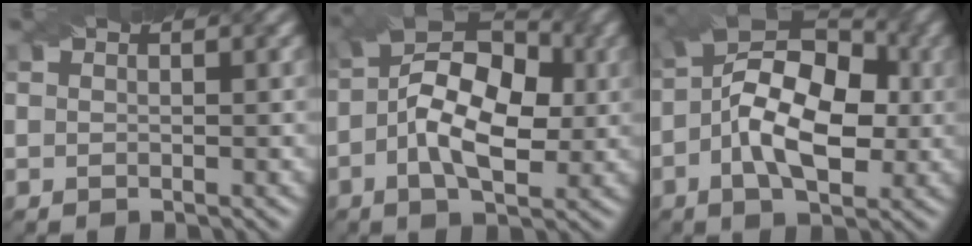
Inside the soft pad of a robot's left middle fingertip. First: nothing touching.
{"total": 9.3, "force": [-0.2, 5.1, 7.8], "torque": [-0.126, 0.014, -0.007]}
{"total": 10.4, "force": [-0.5, 5.6, 8.7], "torque": [-0.142, 0.017, -0.015]}